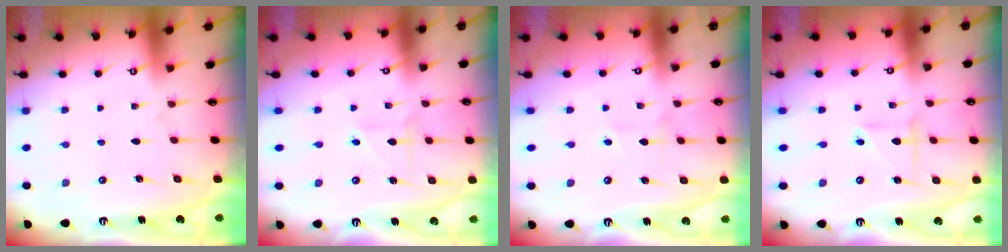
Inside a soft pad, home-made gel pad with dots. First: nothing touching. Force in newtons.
{"total": 3.4, "press": 3.4, "slide": 0.4}
{"total": 2.7, "press": 2.5, "slide": 0.9}
{"total": 3.5, "press": 3.4, "slide": 0.4}